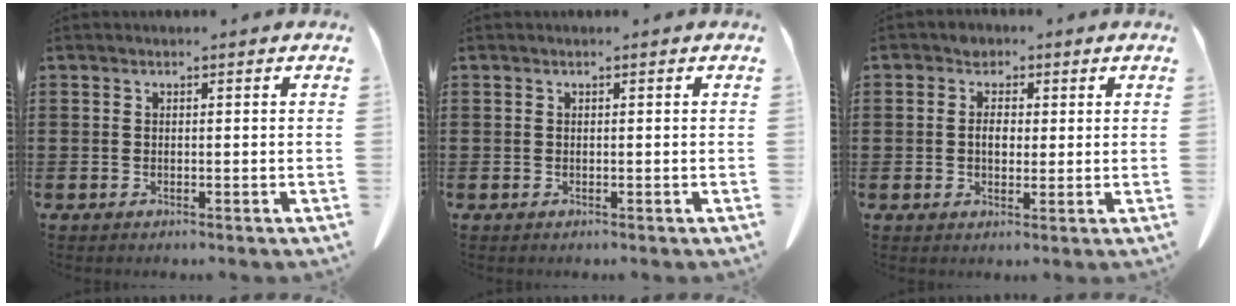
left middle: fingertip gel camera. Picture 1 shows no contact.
{"total": 0.0}
{"total": 3.2, "force": [0.8, 2.4, 1.9], "torque": [-0.029, 0.001, 0.010]}